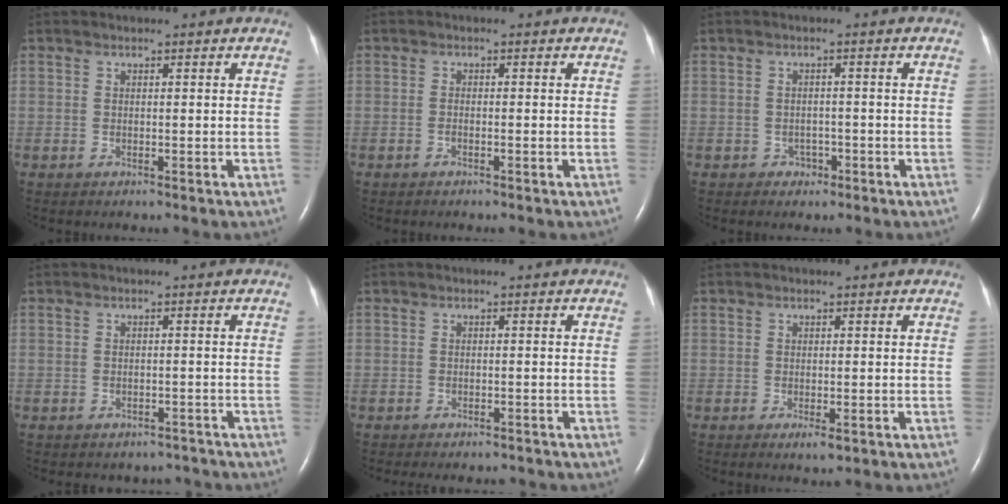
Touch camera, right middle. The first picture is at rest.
{"total": 0.8, "force": [-0.5, 0.1, 0.6], "torque": [-0.014, 0.000, -0.010]}
{"total": 1.7, "force": [-0.9, 1.3, 0.3], "torque": [0.000, 0.007, -0.012]}
{"total": 4.7, "force": [-4.1, 2.2, 0.2], "torque": [-0.005, 0.013, -0.043]}
{"total": 5.4, "force": [-5.0, 1.4, 1.7], "torque": [-0.017, -0.005, -0.060]}
{"total": 1.5, "force": [-0.7, 0.4, 1.2], "torque": [-0.021, -0.004, -0.009]}